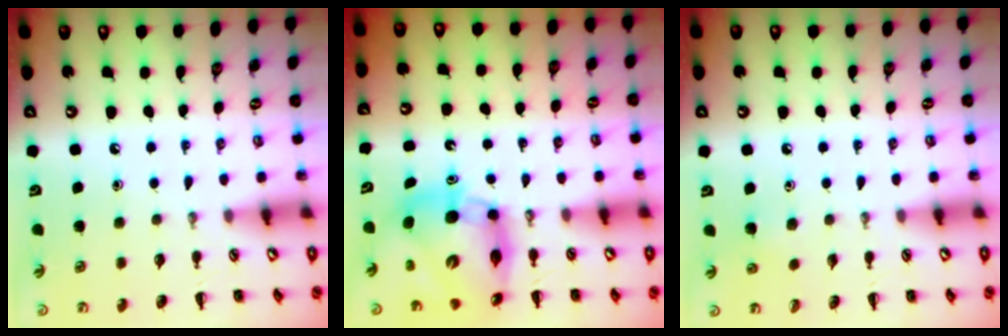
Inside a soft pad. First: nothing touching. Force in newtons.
{"total": 11.2, "press": 10.8, "slide": 3.1}
{"total": 2.4, "press": 2.3, "slide": 0.9}